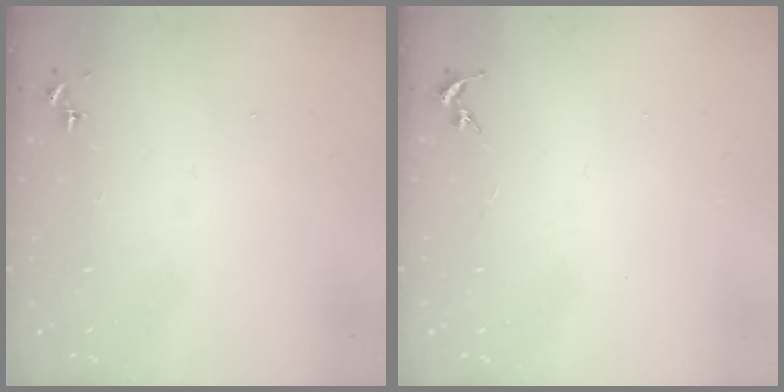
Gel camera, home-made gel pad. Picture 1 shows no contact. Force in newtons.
{"total": 0.0}